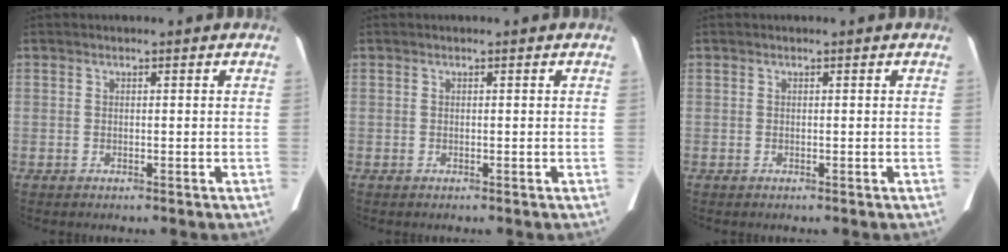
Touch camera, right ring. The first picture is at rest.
{"total": 0.0}
{"total": 0.0}